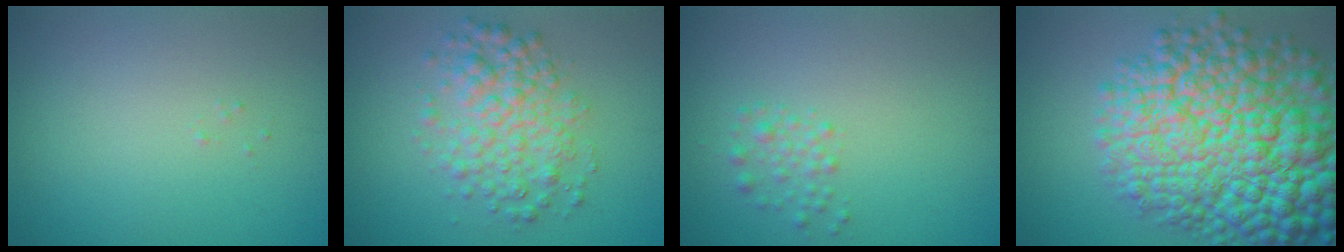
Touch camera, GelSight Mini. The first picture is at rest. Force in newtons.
{"total": 4.3, "press": 4.3, "slide": 0.1}
{"total": 1.4, "press": 1.3, "slide": 0.1}
{"total": 15.0, "press": 15.0, "slide": 0.4}